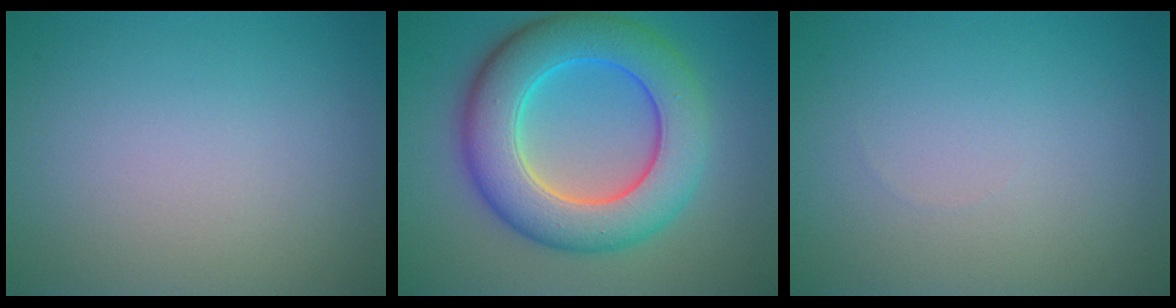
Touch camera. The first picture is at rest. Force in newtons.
{"total": 9.8, "press": 9.8, "slide": 0.2}
{"total": 0.0}